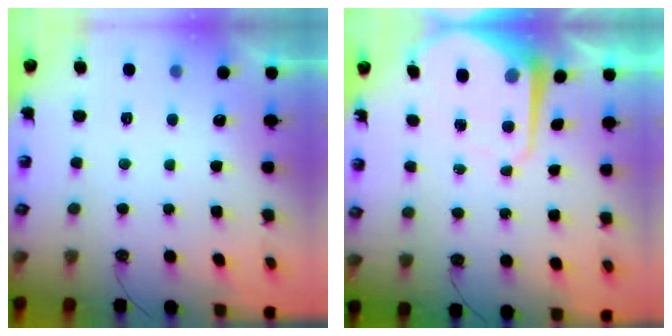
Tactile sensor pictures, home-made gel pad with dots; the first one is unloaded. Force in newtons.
{"total": 8.0, "press": 7.9, "slide": 0.6}